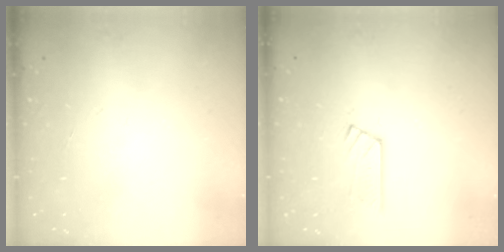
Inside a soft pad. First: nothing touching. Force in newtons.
{"total": 6.0, "press": 6.0, "slide": 0.5}